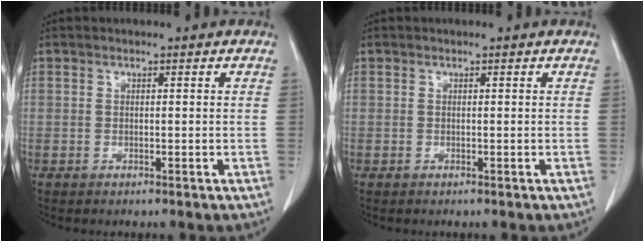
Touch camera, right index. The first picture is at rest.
{"total": 0.0}